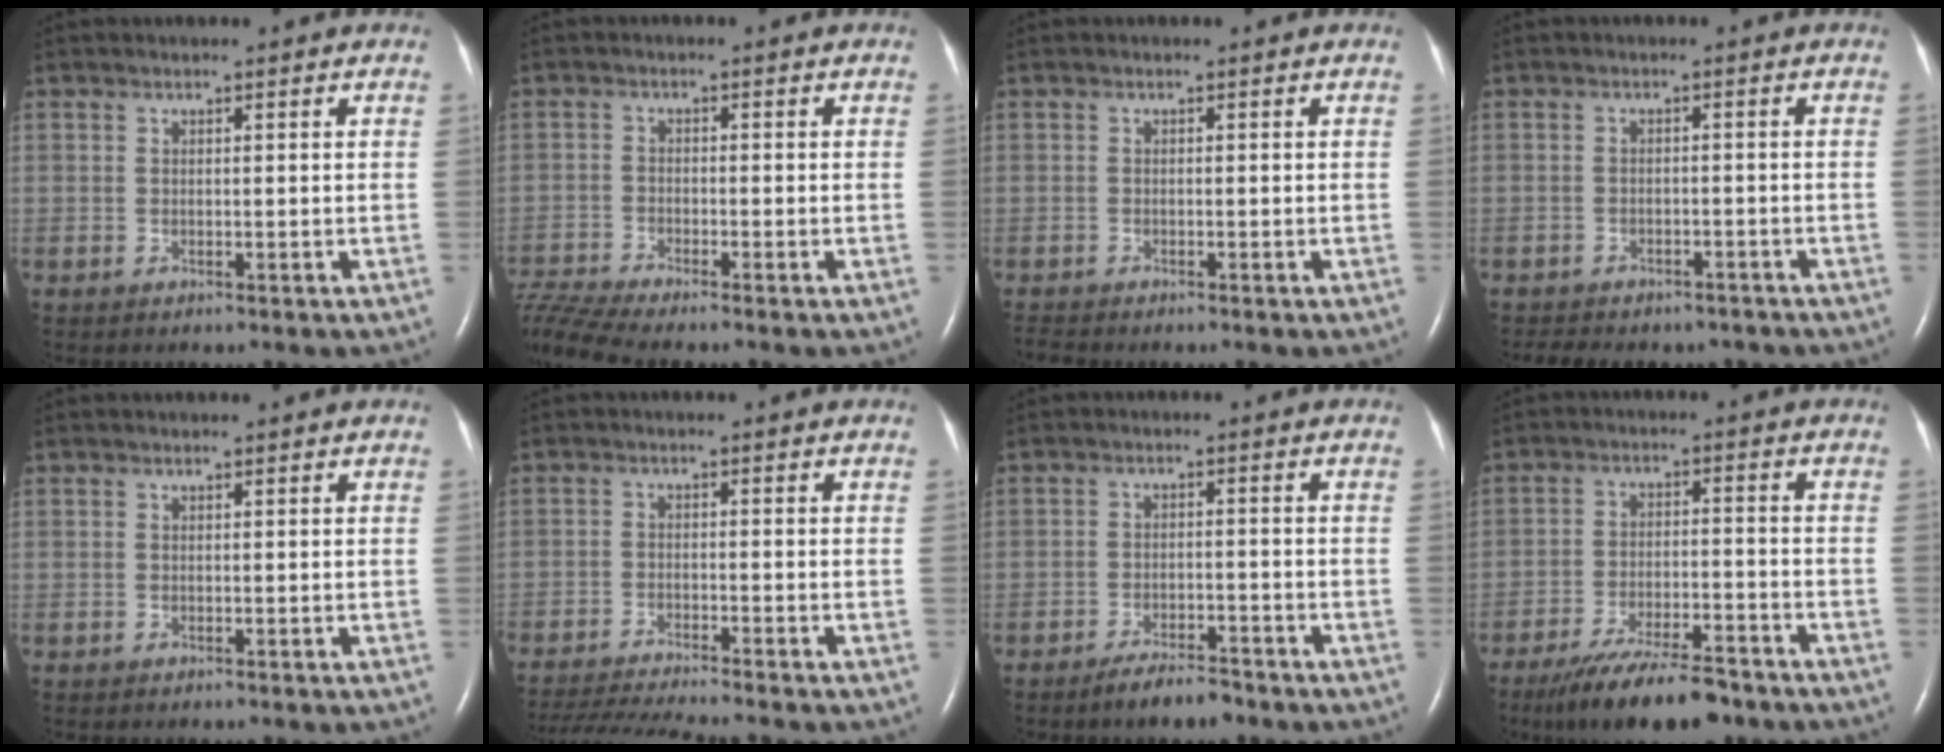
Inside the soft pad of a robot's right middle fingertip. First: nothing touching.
{"total": 7.1, "force": [-6.6, -1.1, 2.4], "torque": [-0.062, -0.009, -0.127]}
{"total": 1.2, "force": [-1.2, -0.1, 0.2], "torque": [-0.010, -0.005, -0.021]}
{"total": 9.8, "force": [-8.3, 4.1, 3.2], "torque": [-0.063, 0.003, -0.100]}
{"total": 0.0}
{"total": 10.9, "force": [-10.0, -1.1, 4.3], "torque": [-0.063, -0.023, -0.166]}
{"total": 4.5, "force": [-3.7, 1.0, 2.3], "torque": [-0.046, -0.003, -0.062]}
{"total": 12.8, "force": [-10.3, 2.6, 7.2], "torque": [-0.123, -0.020, -0.167]}